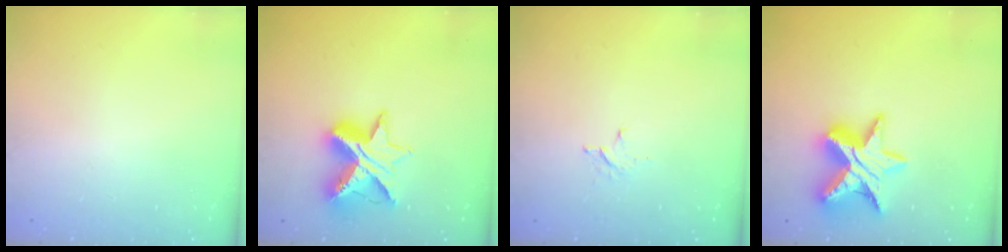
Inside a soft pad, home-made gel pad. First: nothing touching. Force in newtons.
{"total": 12.6, "press": 12.6, "slide": 1.0}
{"total": 3.0, "press": 3.0, "slide": 0.3}
{"total": 14.3, "press": 14.2, "slide": 0.9}